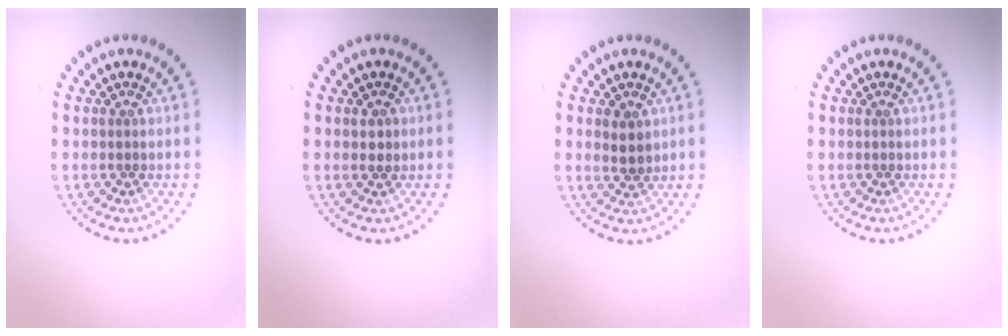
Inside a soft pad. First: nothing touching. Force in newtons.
{"total": 0.9, "press": 0.9, "slide": 0.1}
{"total": 1.5, "press": 1.4, "slide": 0.6}
{"total": 0.0}